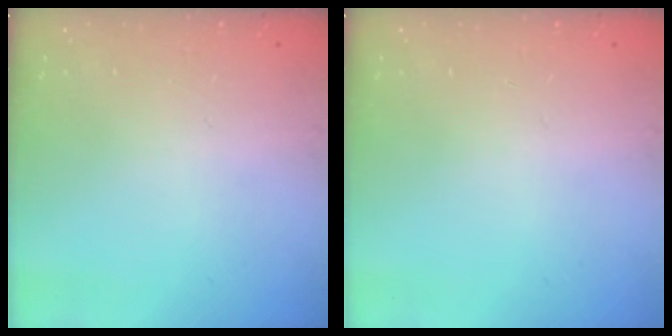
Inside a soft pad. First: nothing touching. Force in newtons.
{"total": 0.0}